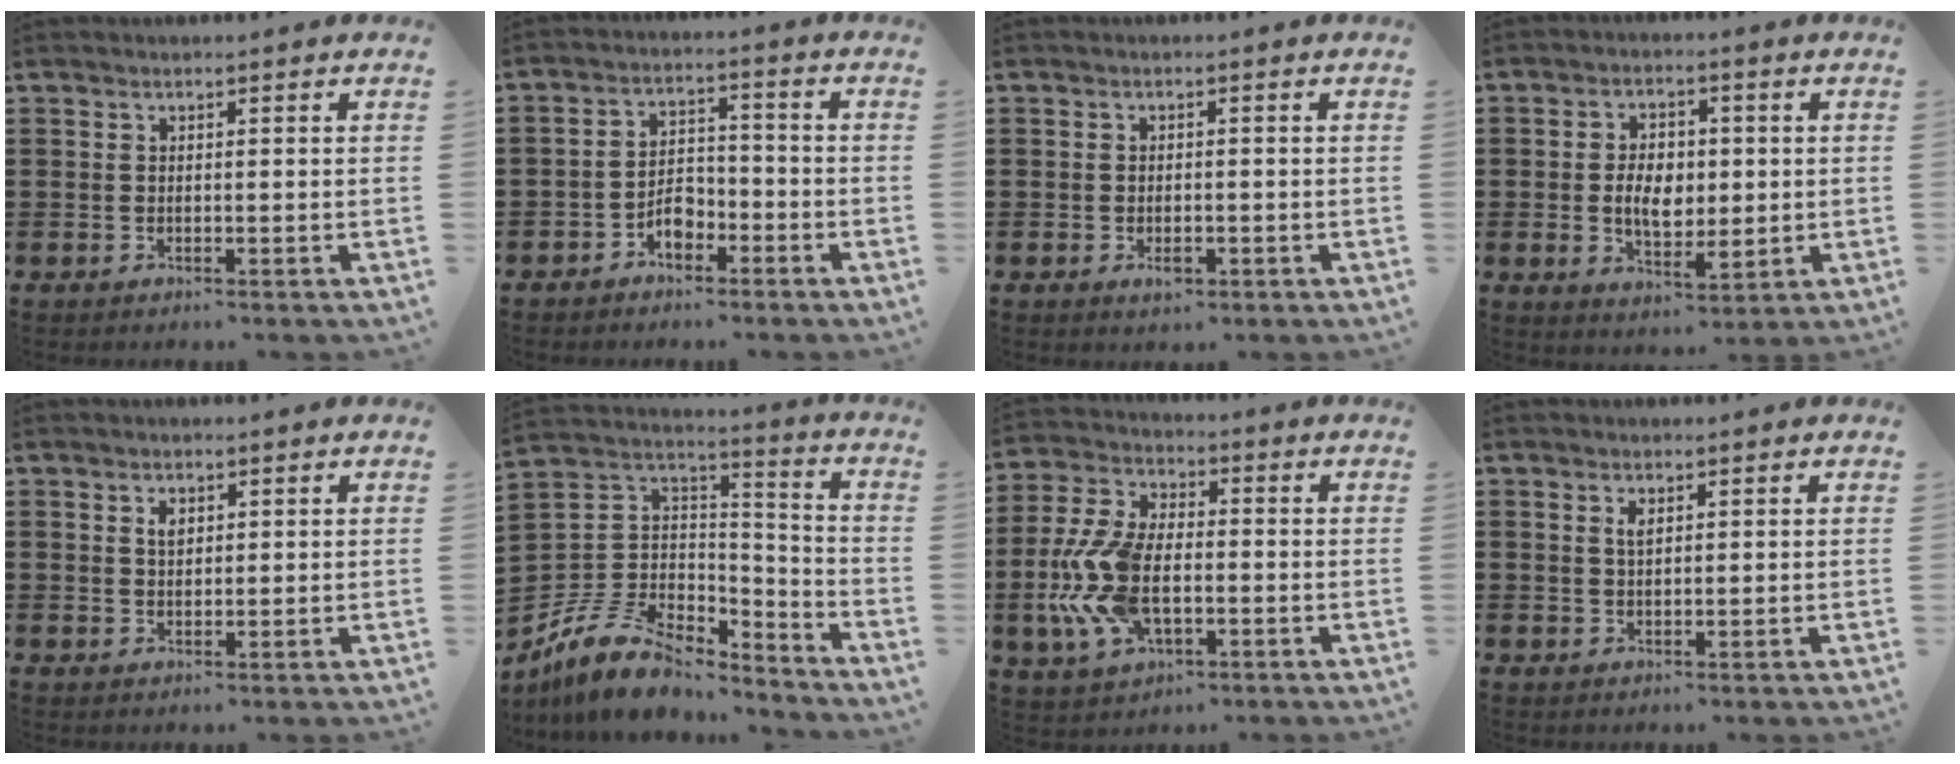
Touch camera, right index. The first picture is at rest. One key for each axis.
{"total": 4.5, "fx": -2.8, "fy": 2.7, "fz": 2.3, "tx": -0.042, "ty": 0.010, "tz": -0.054}
{"total": 1.8, "fx": -0.6, "fy": 0.9, "fz": 1.4, "tx": -0.028, "ty": 0.000, "tz": -0.011}
{"total": 6.2, "fx": 0.0, "fy": 4.0, "fz": 4.8, "tx": -0.082, "ty": 0.006, "tz": -0.006}
{"total": 1.7, "fx": 0.8, "fy": 1.0, "fz": 1.1, "tx": -0.025, "ty": 0.004, "tz": 0.015}
{"total": 10.7, "fx": -8.0, "fy": 5.6, "fz": 4.5, "tx": -0.114, "ty": 0.023, "tz": -0.157}
{"total": 11.9, "fx": -2.6, "fy": 6.4, "fz": 9.7, "tx": -0.236, "ty": -0.009, "tz": -0.053}
{"total": 1.6, "fx": 0.7, "fy": 0.6, "fz": 1.2, "tx": -0.027, "ty": 0.004, "tz": 0.012}